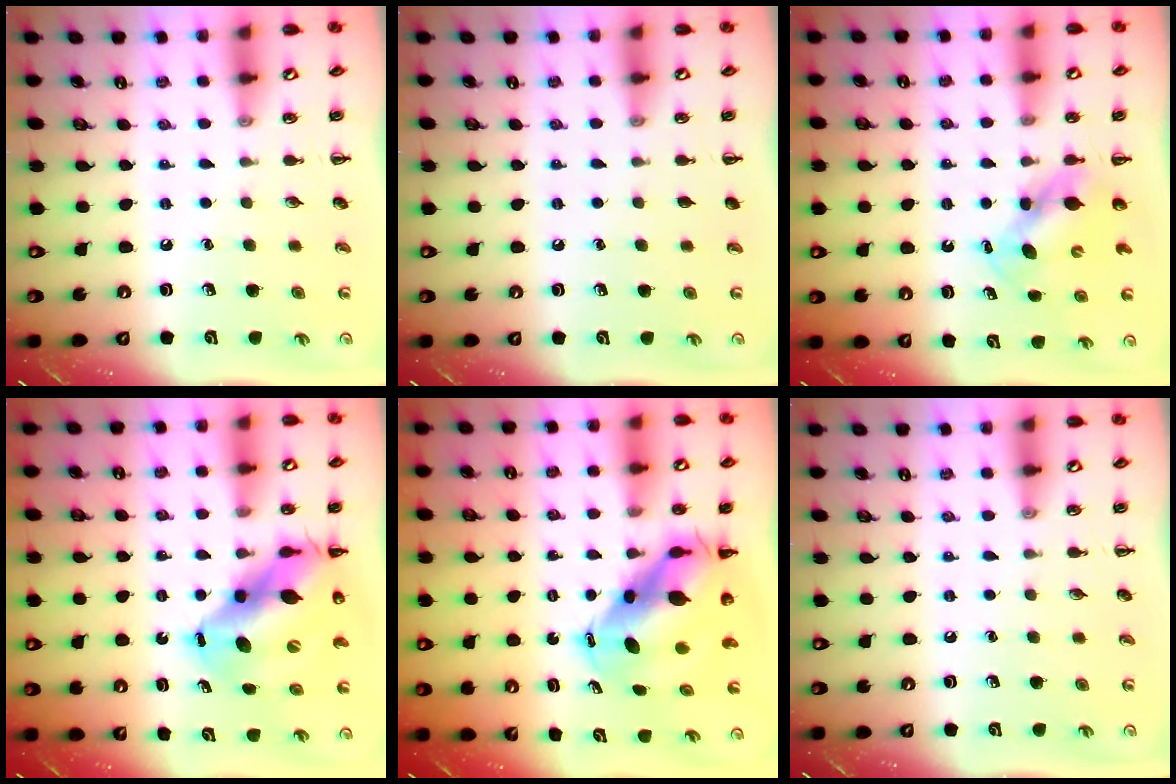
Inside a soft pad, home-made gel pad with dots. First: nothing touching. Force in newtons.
{"total": 0.0}
{"total": 6.0, "press": 5.9, "slide": 1.0}
{"total": 14.1, "press": 13.6, "slide": 3.7}
{"total": 10.0, "press": 9.7, "slide": 2.6}
{"total": 0.0}